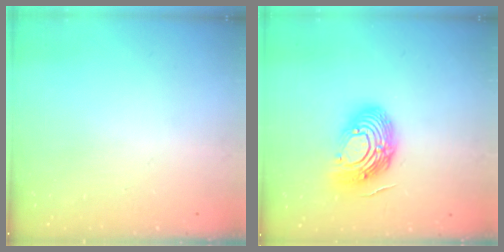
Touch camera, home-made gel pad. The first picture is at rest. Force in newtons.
{"total": 14.7, "press": 14.6, "slide": 1.2}